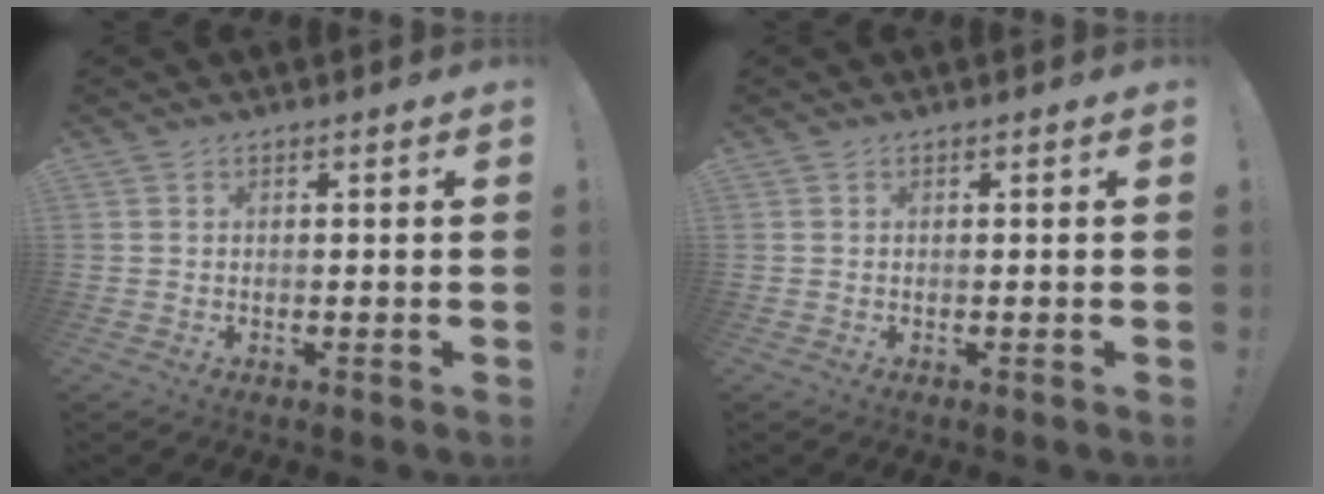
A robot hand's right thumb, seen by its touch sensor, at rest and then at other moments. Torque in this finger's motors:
{"motor_torque": [-0.02, 0.00, -0.01, 0.01, 0.00]}